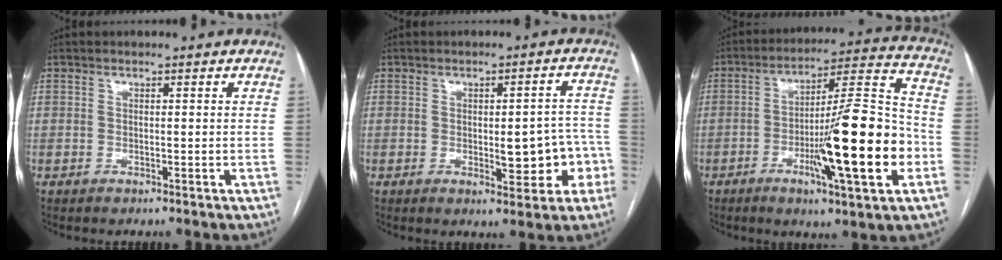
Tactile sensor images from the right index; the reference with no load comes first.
{"total": 7.8, "force": [-2.0, 3.0, 6.9], "torque": [-0.076, 0.022, -0.014]}
{"total": 19.1, "force": [-5.1, 1.3, 18.4], "torque": [-0.295, -0.003, -0.076]}